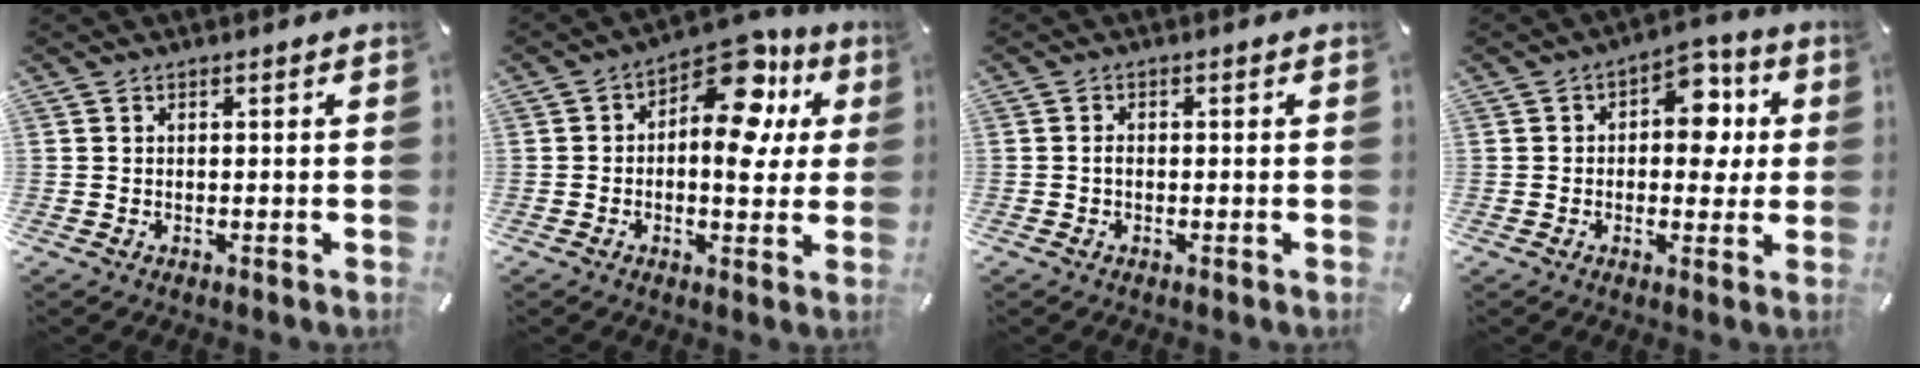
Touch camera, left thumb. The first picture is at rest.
{"total": 15.1, "force": [5.3, 8.2, 11.6], "torque": [-0.147, -0.040, 0.087]}
{"total": 1.1, "force": [-0.3, 0.5, 0.9], "torque": [-0.018, 0.001, -0.007]}
{"total": 10.0, "force": [1.7, 6.6, 7.3], "torque": [-0.080, -0.006, 0.022]}